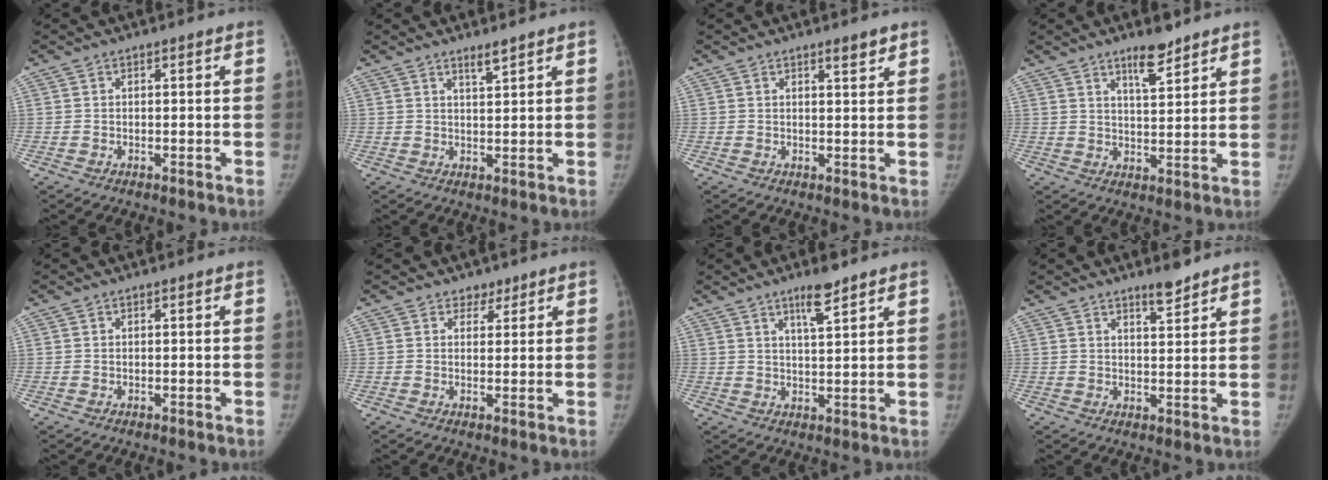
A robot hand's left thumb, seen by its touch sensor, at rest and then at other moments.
{"total": 2.2, "force": [1.8, 0.1, 1.3], "torque": [-0.021, -0.017, 0.034]}
{"total": 2.3, "force": [1.8, 0.4, 1.5], "torque": [-0.017, -0.013, 0.027]}
{"total": 6.1, "force": [4.6, 1.5, 3.8], "torque": [-0.049, -0.035, 0.075]}
{"total": 0.0}
{"total": 2.0, "force": [1.5, 1.4, 0.1], "torque": [0.019, -0.008, 0.015]}
{"total": 5.5, "force": [3.8, 0.9, 3.8], "torque": [-0.061, -0.026, 0.066]}
{"total": 3.9, "force": [3.2, 0.7, 2.0], "torque": [-0.023, -0.028, 0.050]}